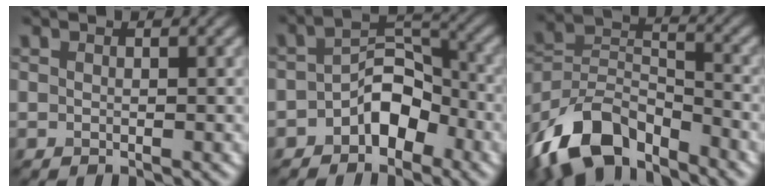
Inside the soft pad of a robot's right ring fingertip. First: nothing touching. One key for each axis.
{"total": 4.6, "fx": -2.3, "fy": 2.8, "fz": 2.9, "tx": -0.037, "ty": 0.015, "tz": -0.044}
{"total": 11.1, "fx": -7.4, "fy": 5.7, "fz": 6.0, "tx": -0.110, "ty": 0.000, "tz": -0.153}